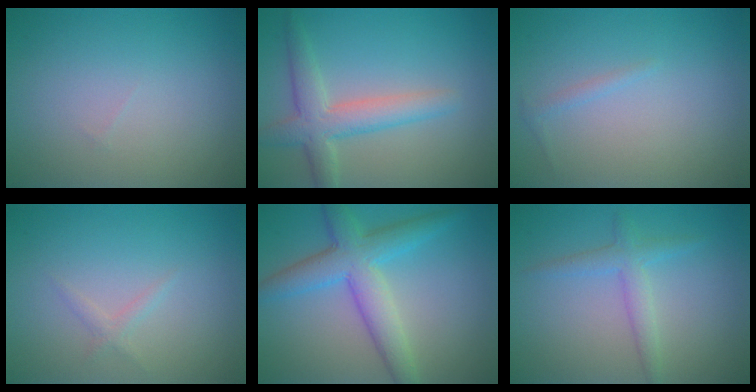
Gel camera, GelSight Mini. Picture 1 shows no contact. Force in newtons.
{"total": 4.2, "press": 4.2, "slide": 0.0}
{"total": 0.6, "press": 0.6, "slide": 0.1}
{"total": 0.9, "press": 0.9, "slide": 0.0}
{"total": 5.6, "press": 5.6, "slide": 0.2}
{"total": 2.2, "press": 2.2, "slide": 0.1}